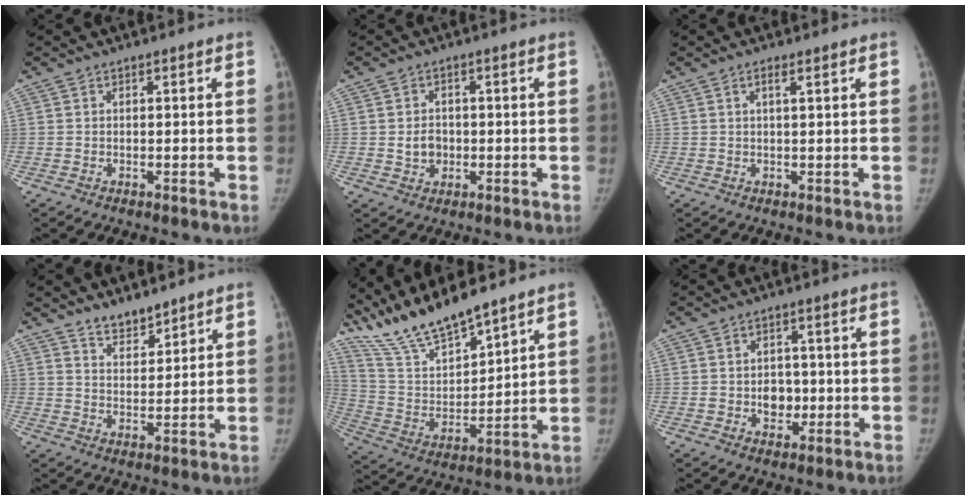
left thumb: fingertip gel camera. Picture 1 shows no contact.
{"total": 3.4, "force": [-0.2, 2.9, 1.8], "torque": [-0.016, 0.003, -0.001]}
{"total": 1.5, "force": [0.8, 0.0, 1.3], "torque": [-0.026, 0.002, 0.016]}
{"total": 5.5, "force": [4.8, 1.9, 1.8], "torque": [-0.011, -0.041, 0.089]}
{"total": 15.5, "force": [13.5, 3.1, 6.9], "torque": [-0.115, -0.061, 0.266]}
{"total": 4.8, "force": [-0.6, 3.9, 2.9], "torque": [-0.013, 0.006, -0.005]}